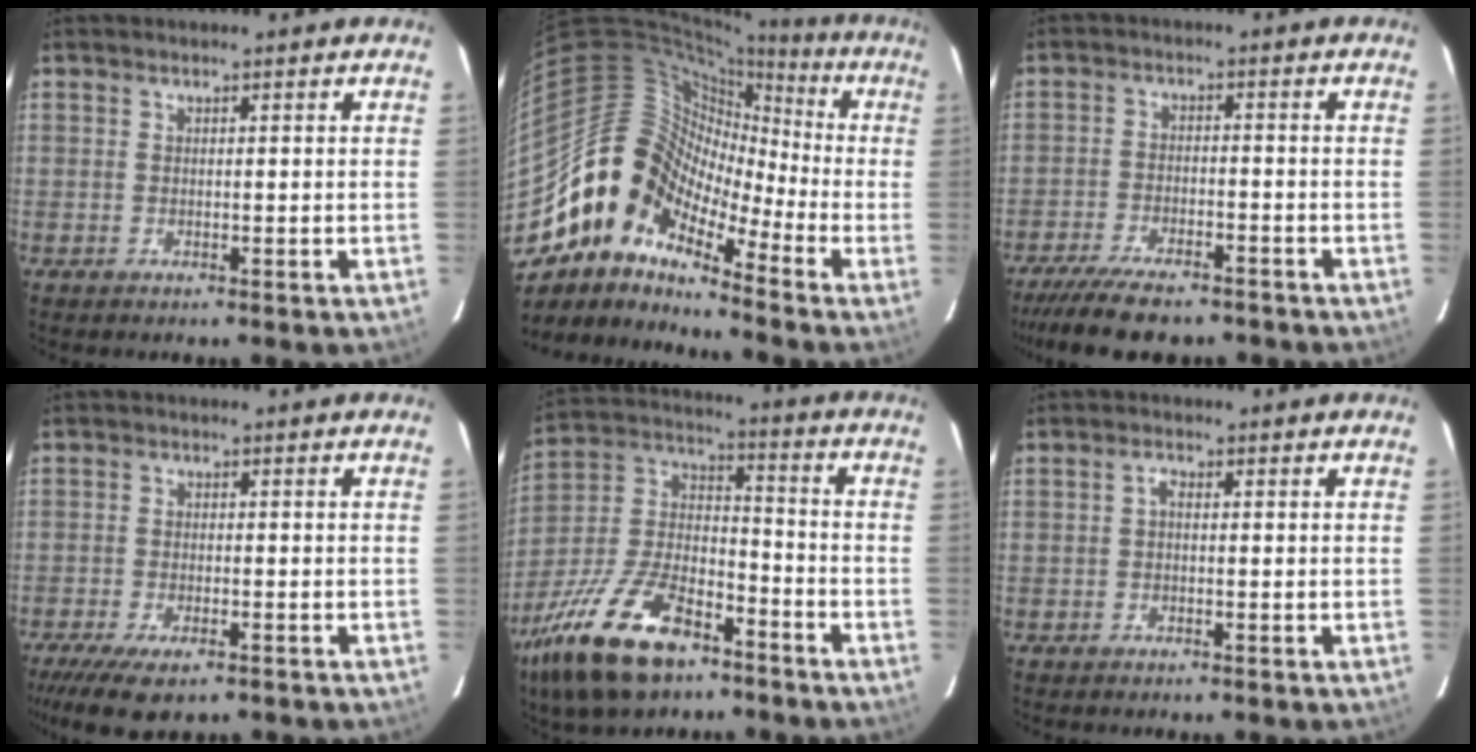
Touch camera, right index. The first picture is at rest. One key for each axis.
{"total": 13.2, "fx": -8.4, "fy": 8.1, "fz": 6.2, "tx": -0.100, "ty": 0.016, "tz": -0.189}
{"total": 12.5, "fx": -10.4, "fy": 3.5, "fz": 6.0, "tx": -0.136, "ty": -0.023, "tz": -0.168}
{"total": 9.5, "fx": -6.7, "fy": 3.4, "fz": 5.9, "tx": -0.143, "ty": -0.036, "tz": -0.114}
{"total": 21.9, "fx": -13.5, "fy": 10.0, "fz": 14.1, "tx": -0.301, "ty": -0.007, "tz": -0.242}
{"total": 1.1, "fx": -0.2, "fy": 0.6, "fz": 0.9, "tx": -0.017, "ty": 0.006, "tz": -0.006}